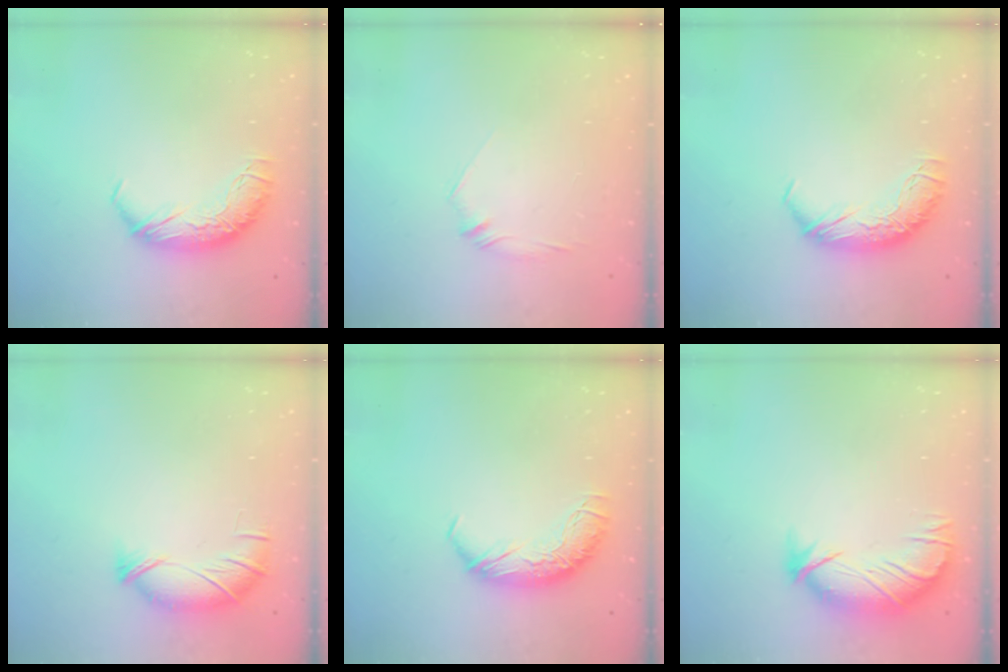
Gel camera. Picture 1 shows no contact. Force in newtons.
{"total": 6.3, "press": 6.2, "slide": 1.2}
{"total": 0.0}
{"total": 4.8, "press": 4.6, "slide": 1.2}
{"total": 0.0}
{"total": 3.9, "press": 3.4, "slide": 1.9}